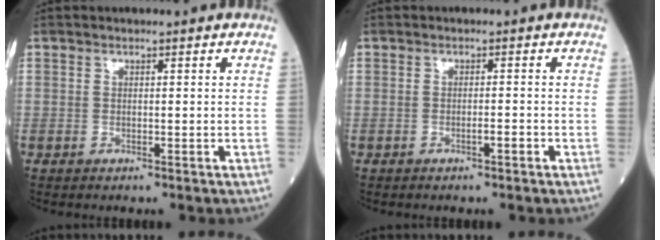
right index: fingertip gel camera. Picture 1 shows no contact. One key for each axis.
{"total": 1.1, "fx": -0.6, "fy": 0.1, "fz": 0.9, "tx": -0.012, "ty": 0.002, "tz": -0.010}